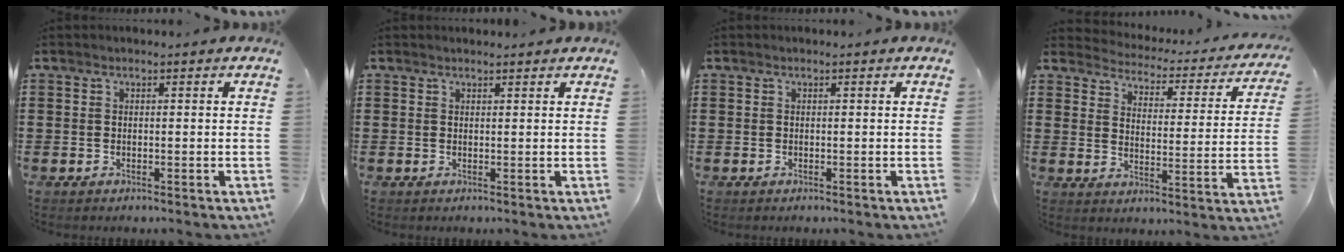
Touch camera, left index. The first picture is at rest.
{"total": 0.9, "force": [0.8, 0.0, 0.2], "torque": [-0.005, -0.002, 0.017]}
{"total": 0.0}
{"total": 2.5, "force": [2.5, 0.3, 0.2], "torque": [-0.027, -0.027, 0.033]}